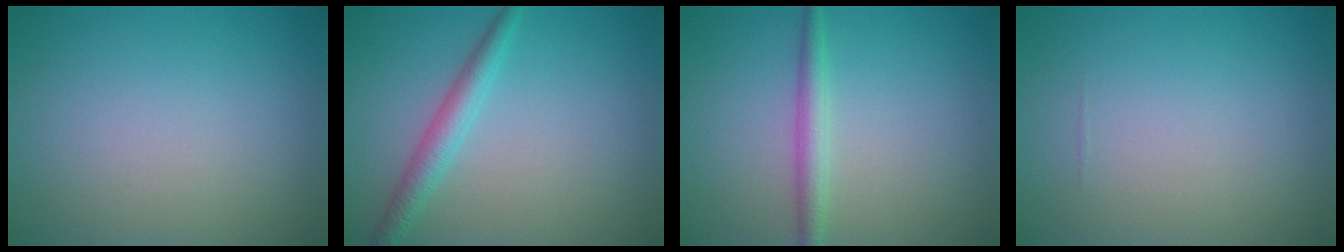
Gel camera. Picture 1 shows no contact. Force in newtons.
{"total": 2.5, "press": 2.5, "slide": 0.1}
{"total": 2.2, "press": 2.2, "slide": 0.0}
{"total": 0.0}